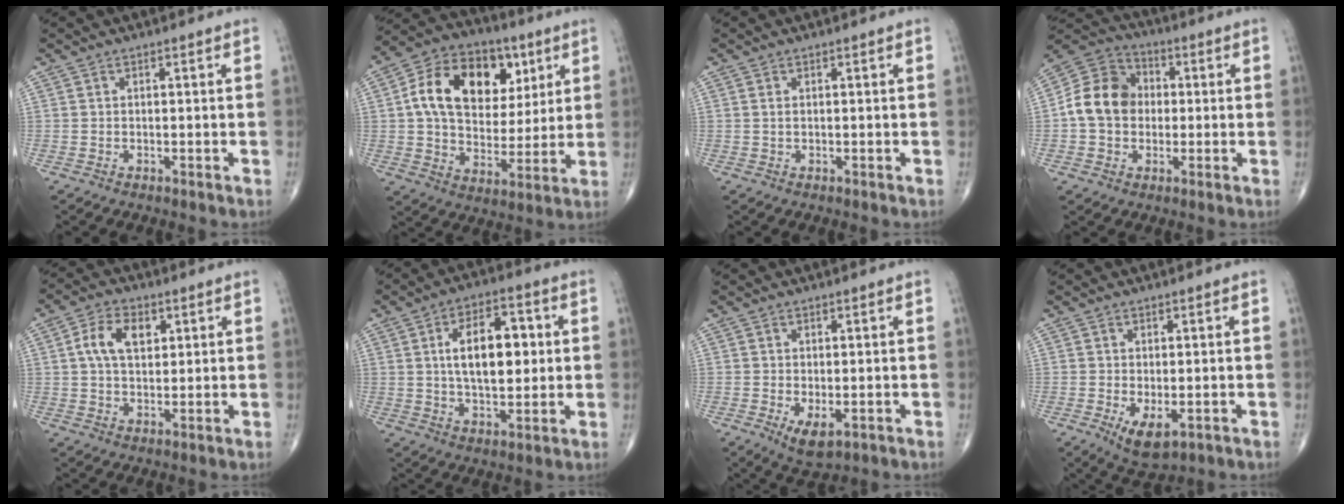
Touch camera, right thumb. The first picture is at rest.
{"total": 20.1, "force": [5.8, 13.7, 13.4], "torque": [-0.201, 0.000, 0.094]}
{"total": 0.7, "force": [0.2, 0.3, 0.6], "torque": [-0.014, 0.004, 0.005]}
{"total": 11.9, "force": [0.1, 9.7, 6.9], "torque": [-0.108, 0.030, -0.009]}
{"total": 7.7, "force": [2.2, 4.7, 5.6], "torque": [-0.094, 0.002, 0.038]}
{"total": 13.2, "force": [1.9, 6.8, 11.1], "torque": [-0.155, 0.005, 0.030]}
{"total": 4.5, "force": [-1.4, 2.1, 3.8], "torque": [-0.065, -0.013, -0.015]}
{"total": 5.6, "force": [-1.7, 2.6, 4.7], "torque": [-0.079, -0.014, -0.017]}